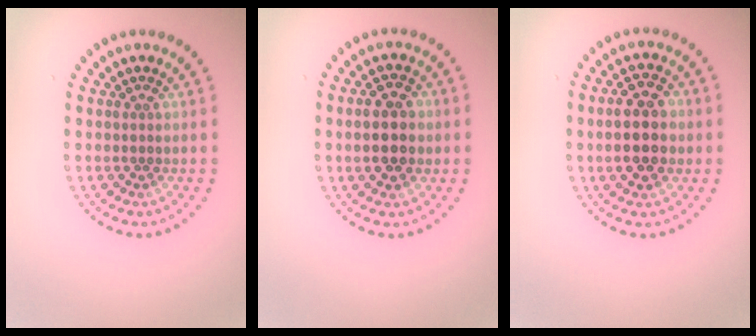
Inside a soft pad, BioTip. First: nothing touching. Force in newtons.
{"total": 4.5, "press": 4.5, "slide": 0.2}
{"total": 5.1, "press": 5.1, "slide": 0.3}